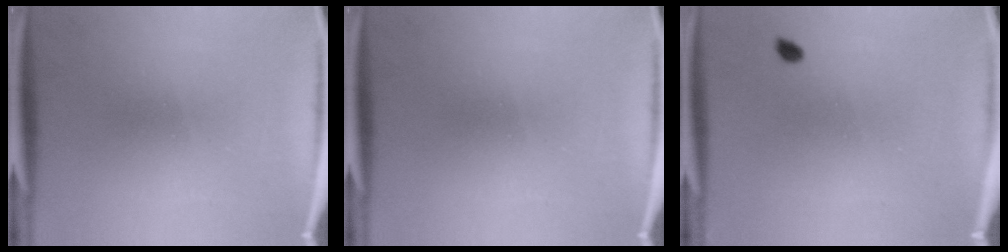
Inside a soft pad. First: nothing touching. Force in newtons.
{"total": 0.0}
{"total": 0.9}